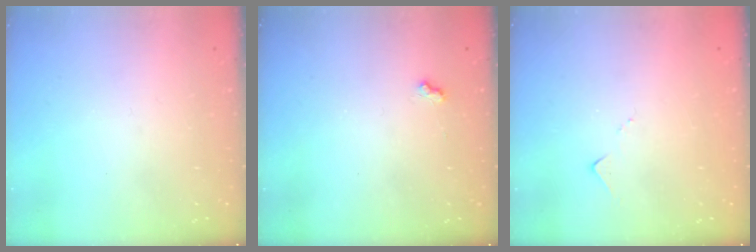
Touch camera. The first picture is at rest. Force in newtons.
{"total": 4.4, "press": 4.3, "slide": 0.8}
{"total": 6.0, "press": 6.0, "slide": 0.5}